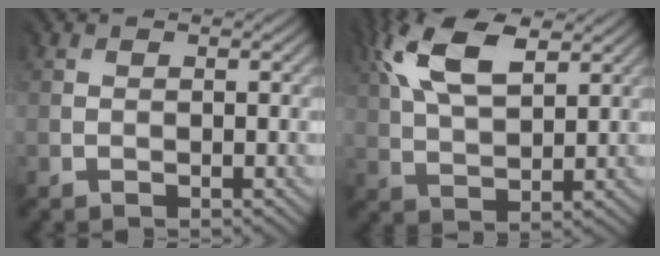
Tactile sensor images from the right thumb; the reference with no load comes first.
{"total": 10.8, "force": [5.7, 5.1, 7.6], "torque": [-0.171, 0.018, 0.109]}